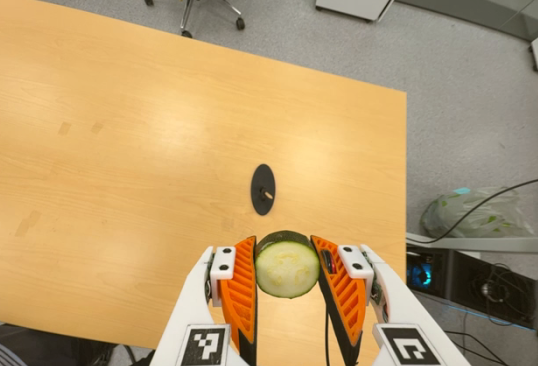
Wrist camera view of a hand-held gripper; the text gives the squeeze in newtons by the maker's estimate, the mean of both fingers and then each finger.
{"total": 11.9, "left": 11.0, "right": 12.8}